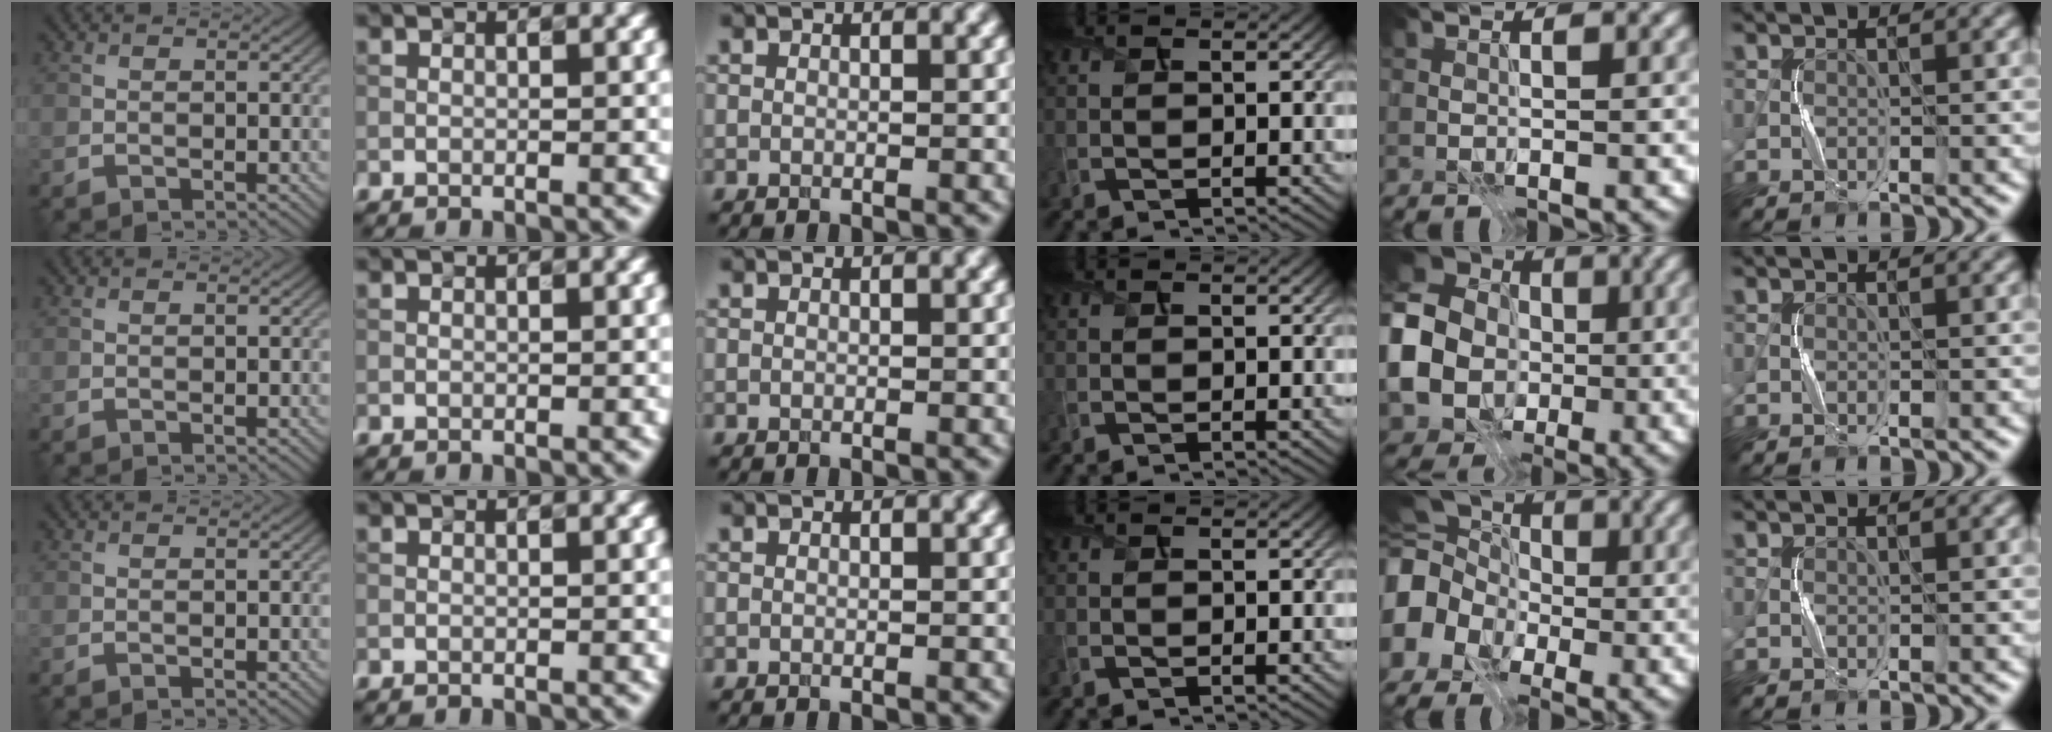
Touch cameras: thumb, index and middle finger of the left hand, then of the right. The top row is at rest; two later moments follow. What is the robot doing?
{"motion": "press", "object": "toy piano key"}